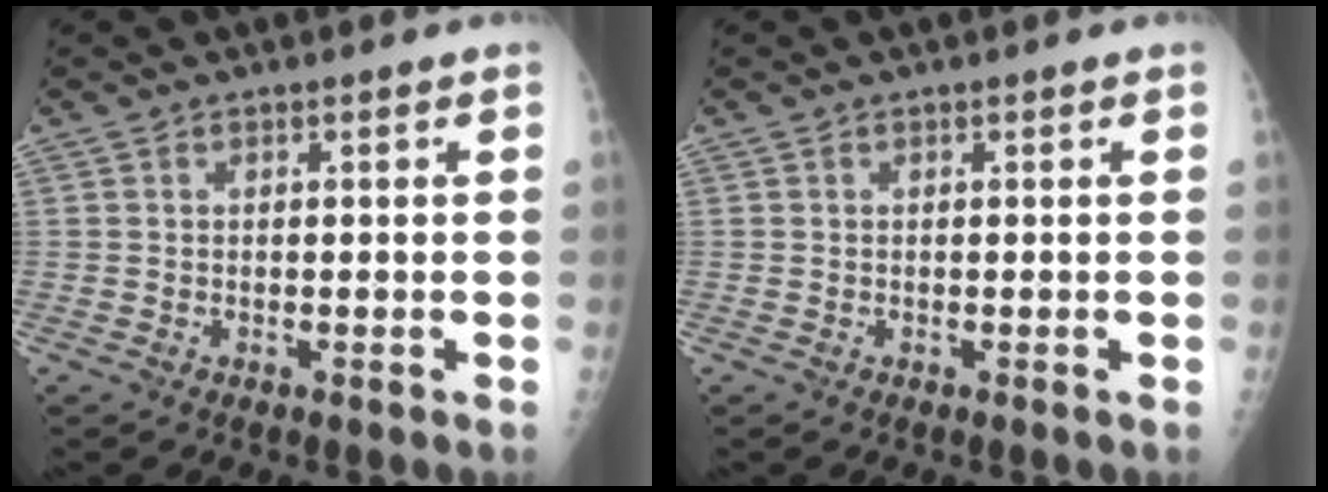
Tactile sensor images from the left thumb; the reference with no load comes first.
{"total": 0.0}